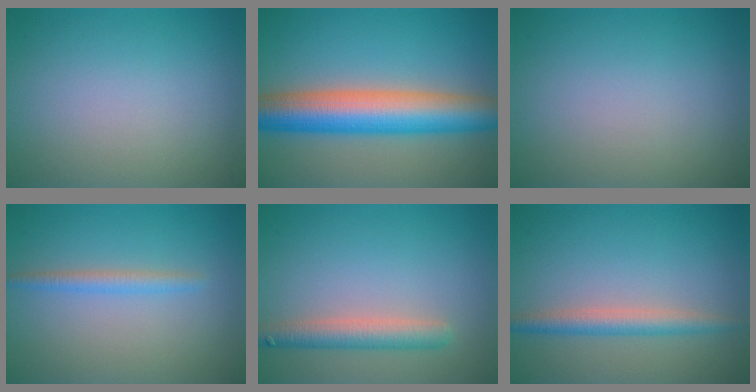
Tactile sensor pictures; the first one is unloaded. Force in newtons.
{"total": 9.3, "press": 9.3, "slide": 0.5}
{"total": 0.0}
{"total": 1.6, "press": 1.6, "slide": 0.0}
{"total": 3.3, "press": 3.3, "slide": 0.2}
{"total": 2.7, "press": 2.7, "slide": 0.0}